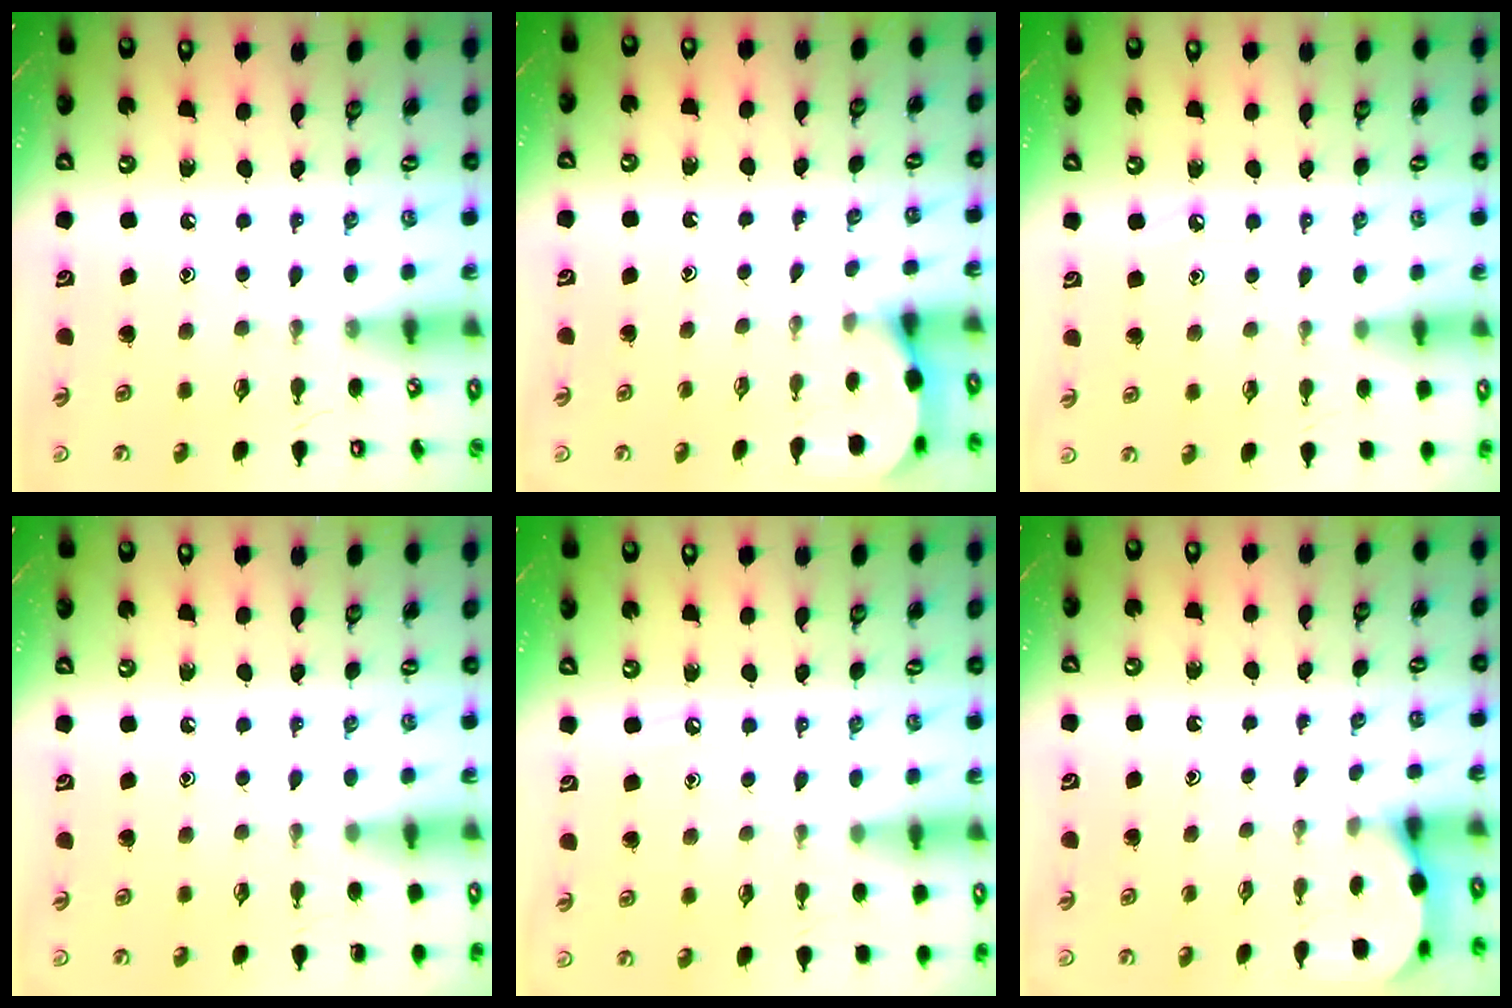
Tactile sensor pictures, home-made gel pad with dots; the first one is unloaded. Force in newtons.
{"total": 2.6, "press": 2.6, "slide": 0.2}
{"total": 4.3, "press": 4.2, "slide": 0.6}
{"total": 0.0}
{"total": 3.9, "press": 3.8, "slide": 0.6}
{"total": 2.6, "press": 2.6, "slide": 0.2}